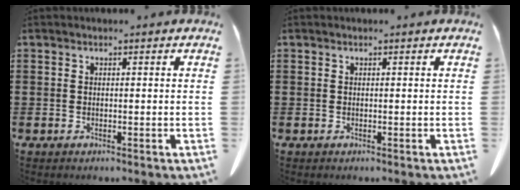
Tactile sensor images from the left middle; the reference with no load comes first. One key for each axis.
{"total": 0.0}